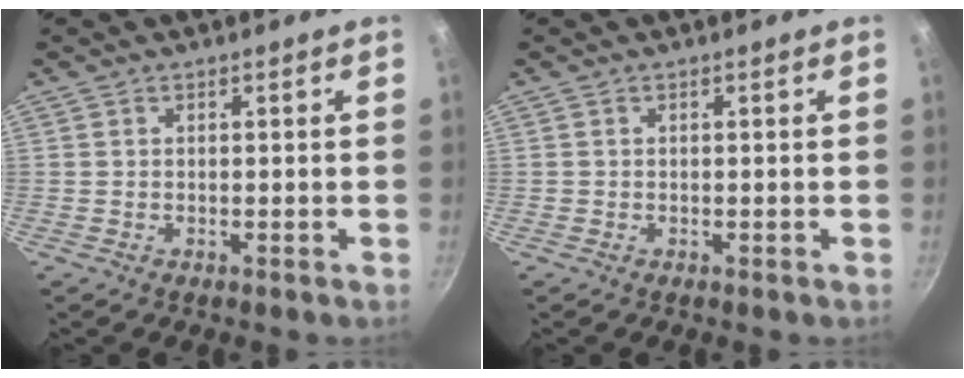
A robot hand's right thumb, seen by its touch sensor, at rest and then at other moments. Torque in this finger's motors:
{"motor_torque": [-0.06, -0.17, 0.30, 0.15, 0.01]}